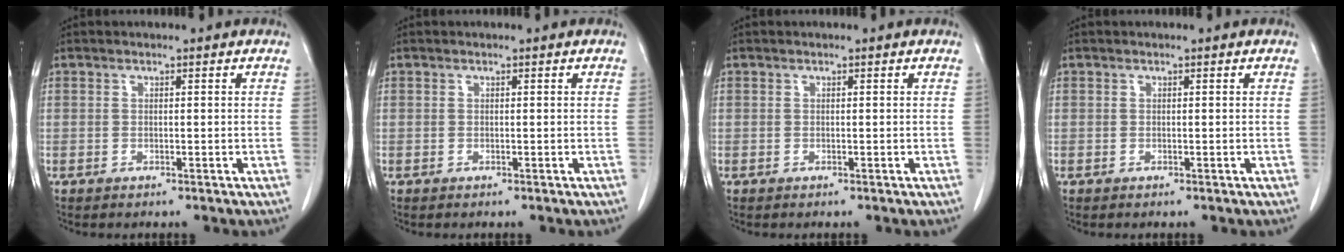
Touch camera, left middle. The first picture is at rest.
{"total": 0.0}
{"total": 0.0}
{"total": 0.0}